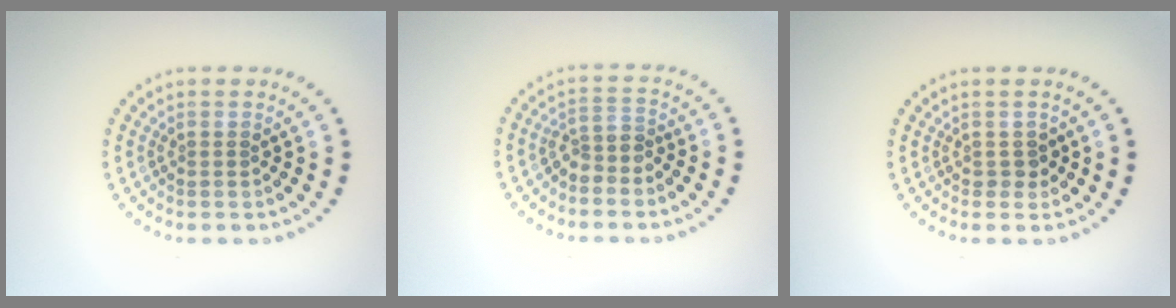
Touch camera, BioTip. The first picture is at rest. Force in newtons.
{"total": 2.3, "press": 1.7, "slide": 1.6}
{"total": 1.0, "press": 0.9, "slide": 0.4}